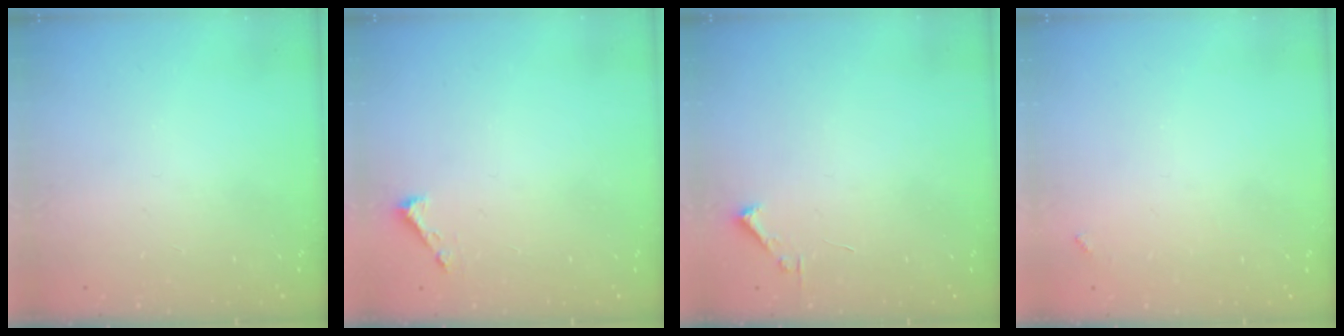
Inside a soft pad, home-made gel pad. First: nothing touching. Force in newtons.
{"total": 1.6, "press": 1.6, "slide": 0.1}
{"total": 1.7, "press": 1.7, "slide": 0.2}
{"total": 3.6, "press": 3.6, "slide": 0.2}